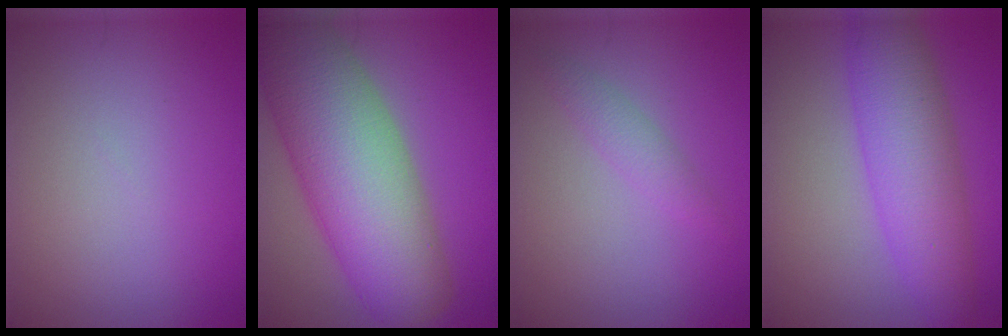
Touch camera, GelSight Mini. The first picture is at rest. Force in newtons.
{"total": 12.3, "press": 12.3, "slide": 0.4}
{"total": 1.5, "press": 1.5, "slide": 0.1}
{"total": 6.6, "press": 6.6, "slide": 0.0}